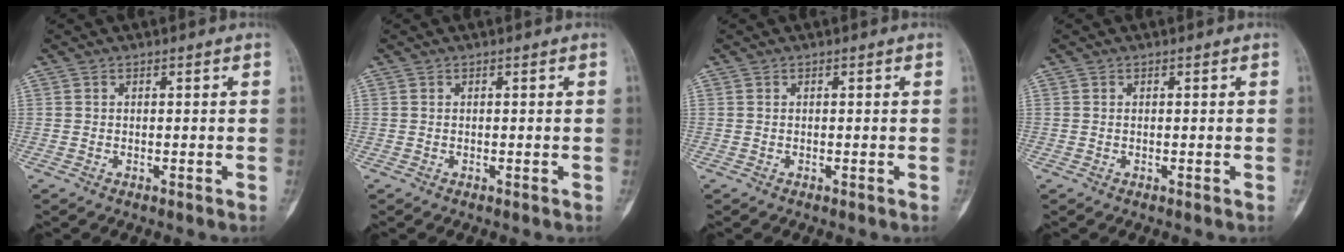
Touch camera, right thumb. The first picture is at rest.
{"total": 0.0}
{"total": 0.0}
{"total": 0.0}